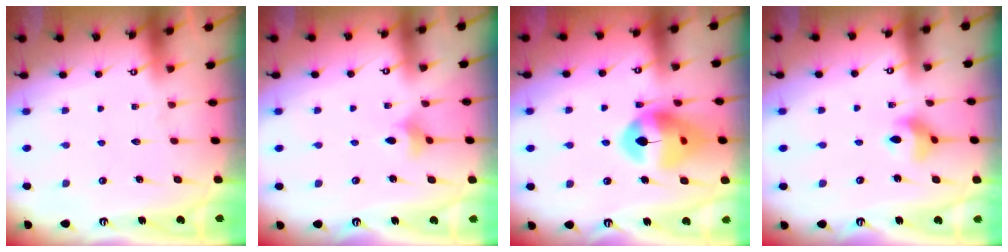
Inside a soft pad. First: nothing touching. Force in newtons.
{"total": 4.1, "press": 4.0, "slide": 0.7}
{"total": 15.2, "press": 15.0, "slide": 2.3}
{"total": 7.2, "press": 7.2, "slide": 0.5}